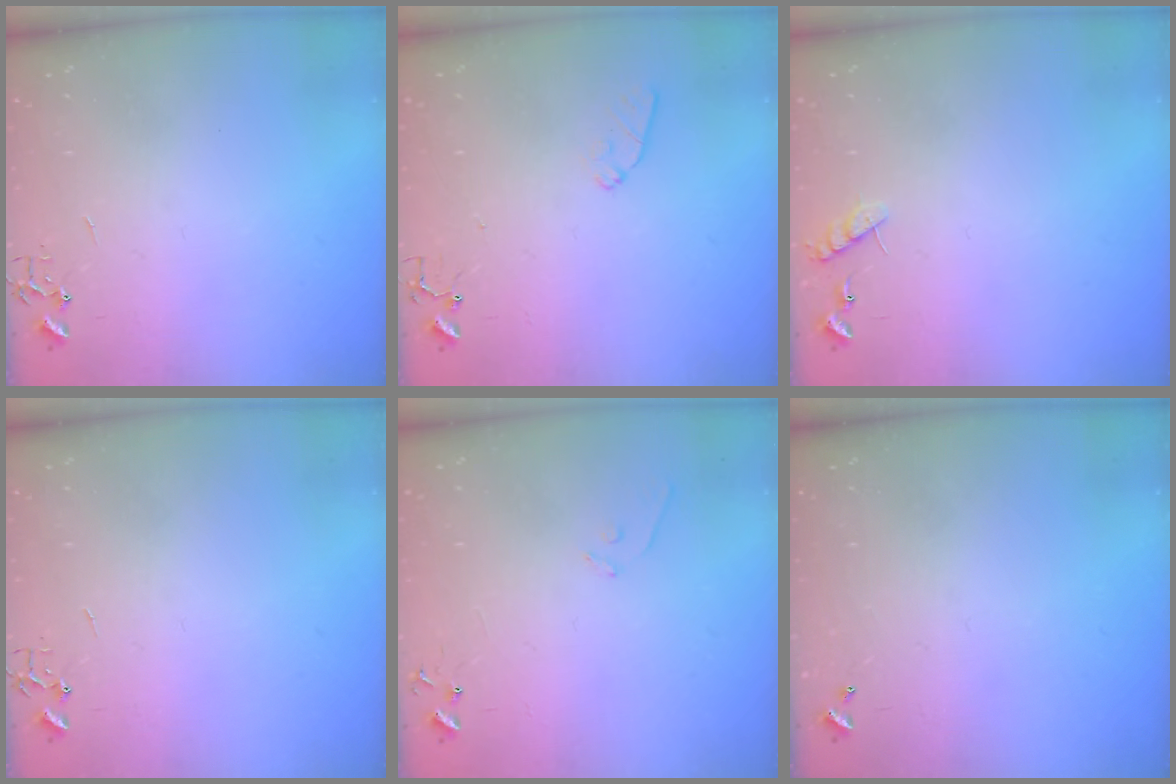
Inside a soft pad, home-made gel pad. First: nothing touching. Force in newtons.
{"total": 7.6, "press": 7.6, "slide": 0.6}
{"total": 6.7, "press": 6.7, "slide": 0.4}
{"total": 0.0}
{"total": 5.3, "press": 5.3, "slide": 0.4}
{"total": 0.0}